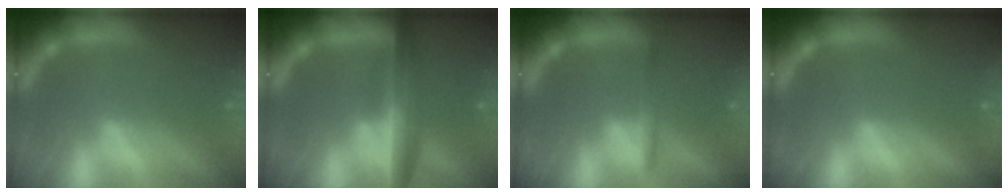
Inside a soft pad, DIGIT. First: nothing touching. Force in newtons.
{"total": 6.0}
{"total": 1.9}
{"total": 0.0}